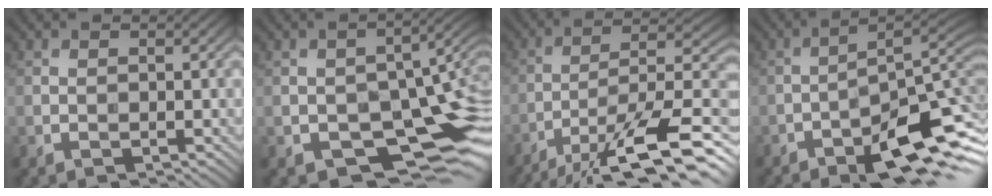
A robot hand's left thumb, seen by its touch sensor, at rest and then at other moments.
{"total": 13.2, "force": [-4.5, 7.5, 9.9], "torque": [-0.138, -0.020, -0.061]}
{"total": 15.7, "force": [-10.1, 3.6, 11.5], "torque": [-0.207, 0.001, -0.171]}
{"total": 11.7, "force": [-6.7, 2.8, 9.2], "torque": [-0.148, -0.003, -0.103]}